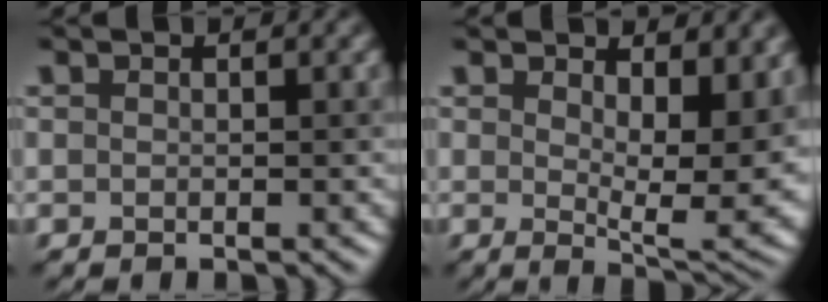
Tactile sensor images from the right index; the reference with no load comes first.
{"total": 8.7, "force": [2.2, 3.5, 7.7], "torque": [-0.108, -0.022, 0.043]}